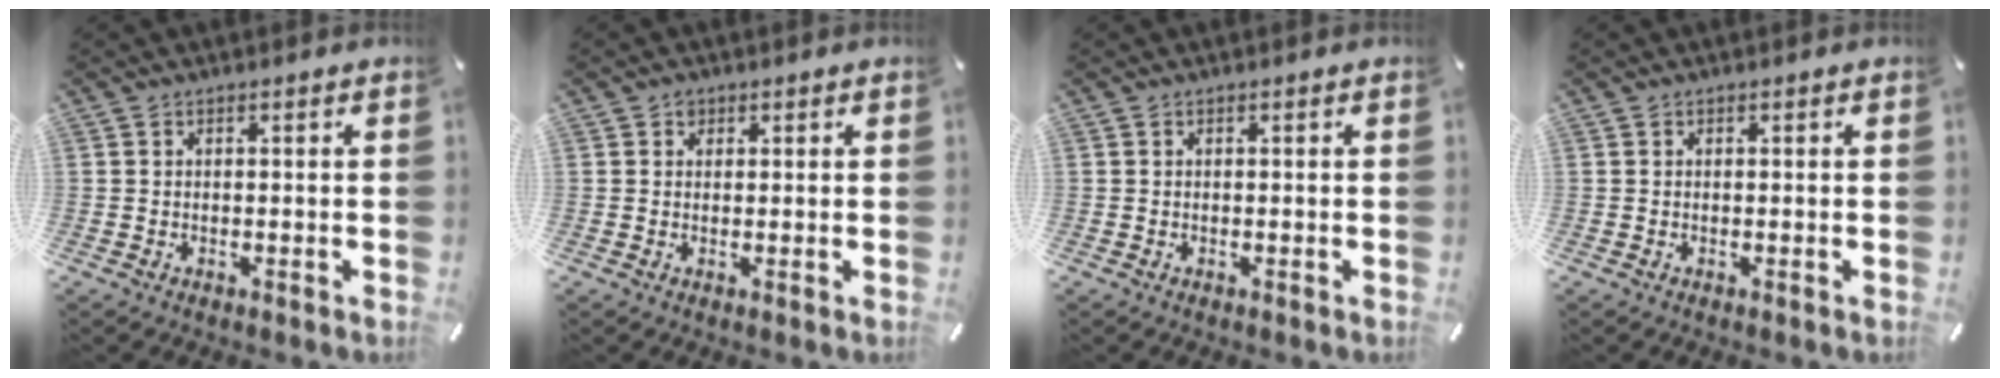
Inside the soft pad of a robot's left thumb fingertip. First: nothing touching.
{"total": 1.3, "force": [0.4, 1.2, 0.1], "torque": [0.005, 0.002, 0.004]}
{"total": 0.0}
{"total": 0.0}